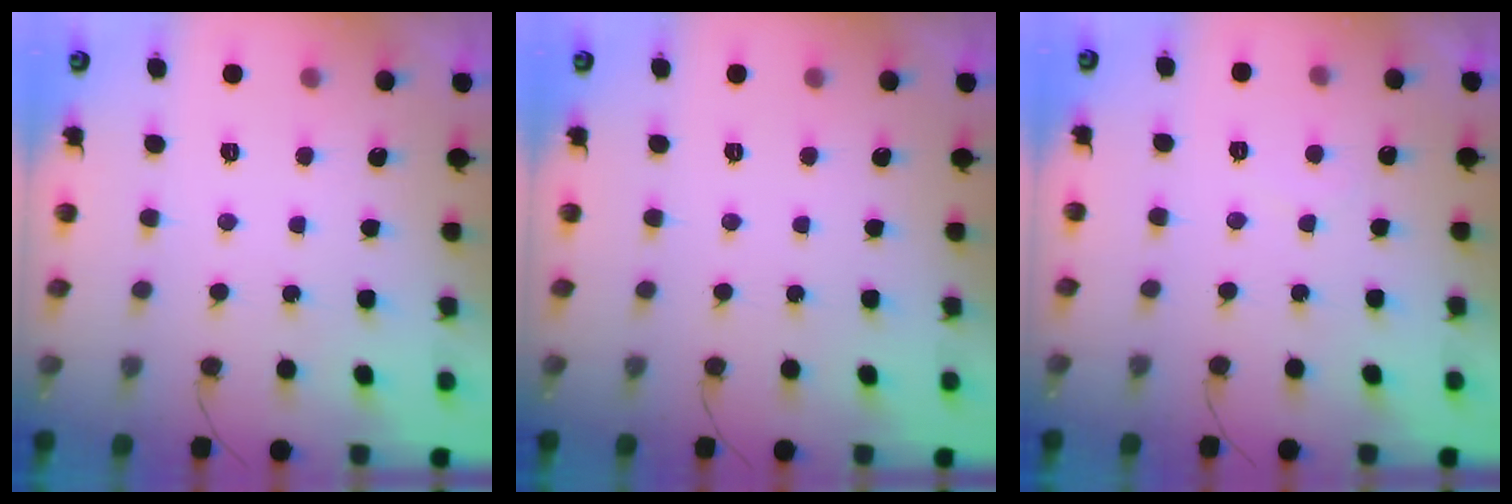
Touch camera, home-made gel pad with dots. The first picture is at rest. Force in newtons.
{"total": 0.0}
{"total": 4.4, "press": 4.4, "slide": 0.3}